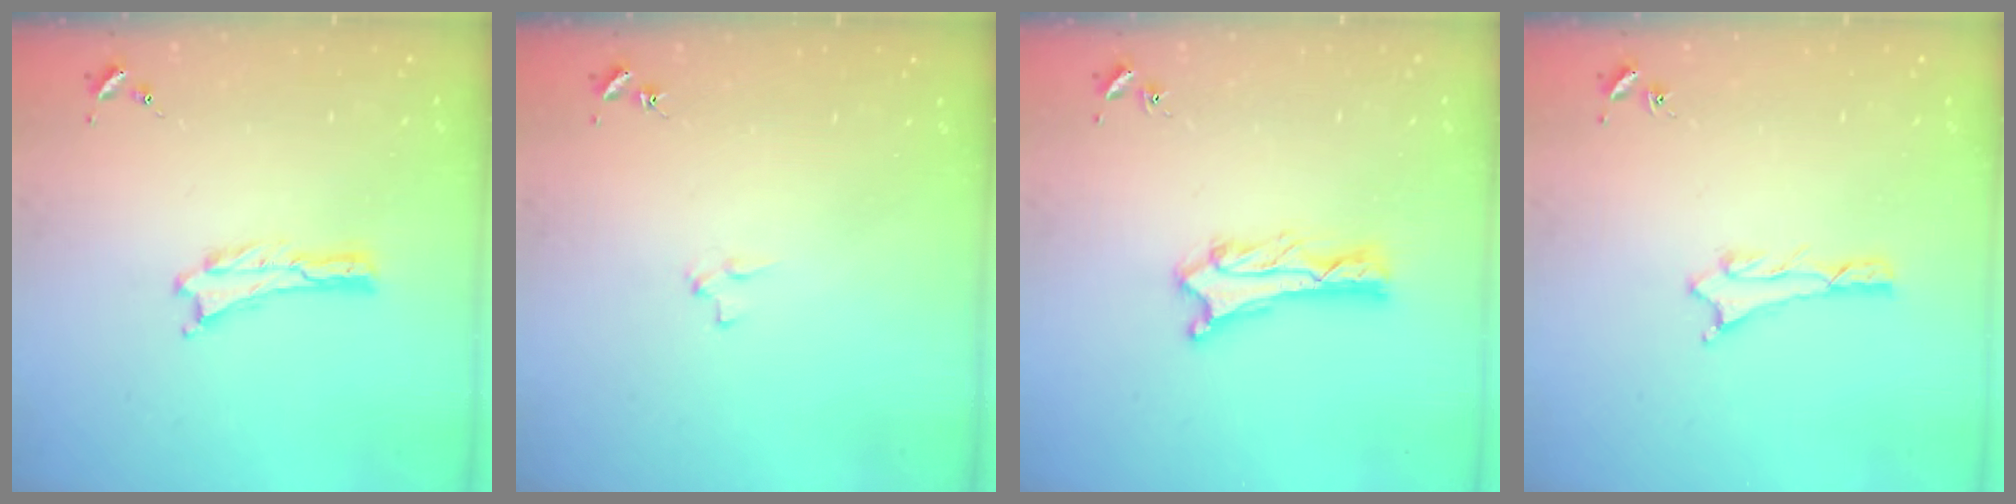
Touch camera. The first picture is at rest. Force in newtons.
{"total": 1.9, "press": 1.9, "slide": 0.2}
{"total": 1.2, "press": 1.1, "slide": 0.1}
{"total": 0.9, "press": 0.8, "slide": 0.1}